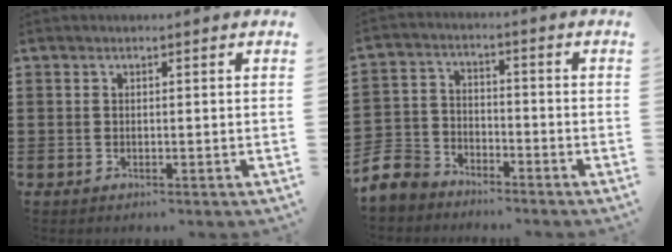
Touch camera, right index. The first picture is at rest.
{"total": 7.3, "force": [-6.4, 3.1, 1.4], "torque": [-0.059, 0.011, -0.135]}